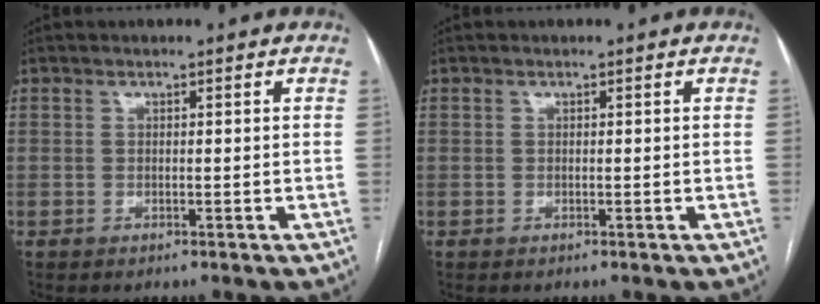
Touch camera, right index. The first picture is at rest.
{"total": 0.0}